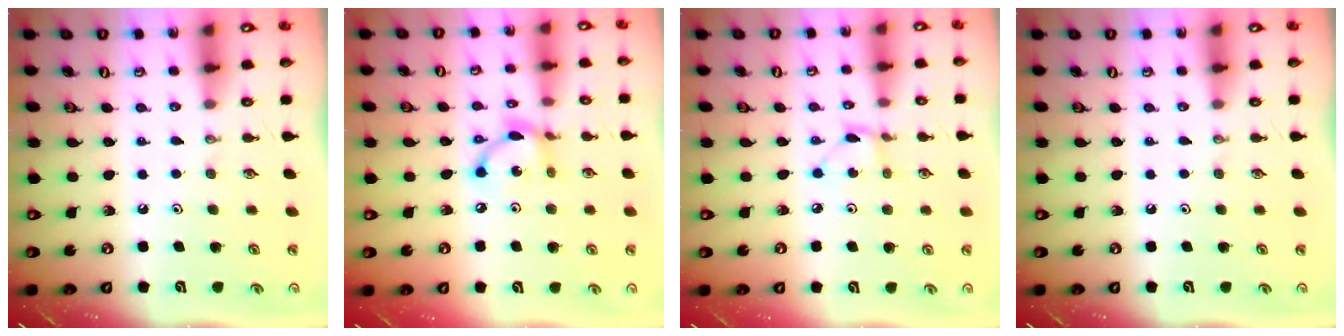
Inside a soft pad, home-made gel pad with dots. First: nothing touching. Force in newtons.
{"total": 10.0, "press": 10.0, "slide": 0.7}
{"total": 2.7, "press": 2.7, "slide": 0.2}
{"total": 0.0}